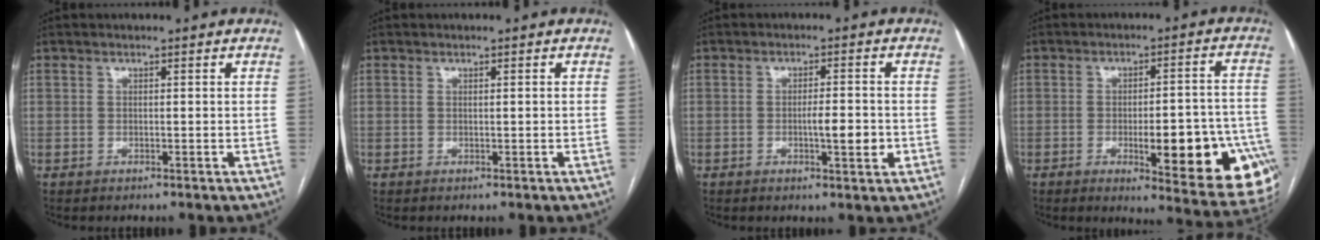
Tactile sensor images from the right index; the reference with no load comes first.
{"total": 0.0}
{"total": 4.6, "force": [-1.1, 0.8, 4.4], "torque": [-0.071, -0.002, -0.013]}
{"total": 18.8, "force": [-6.5, 4.6, 17.0], "torque": [-0.119, 0.019, -0.063]}